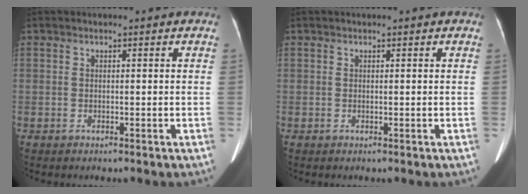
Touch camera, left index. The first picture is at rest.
{"total": 0.0}